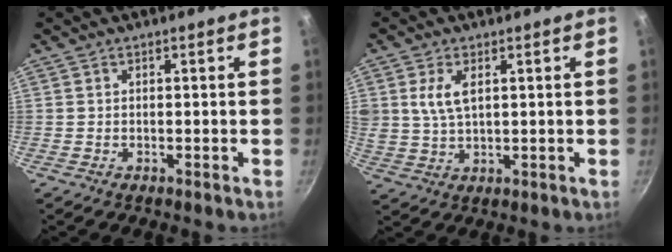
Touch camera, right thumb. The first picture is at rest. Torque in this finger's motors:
{"motor_torque": [0.03, 0.16, 0.45, 0.64, 0.08]}